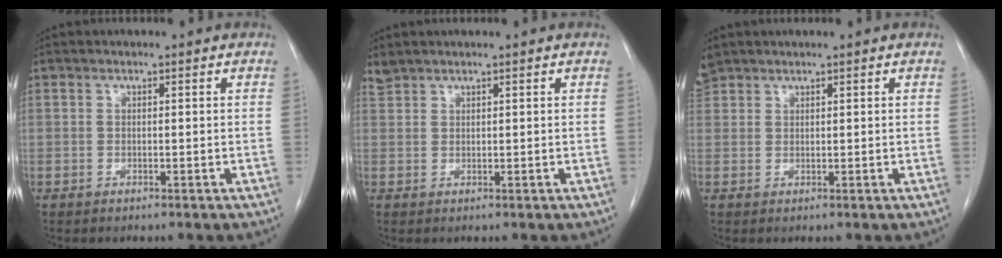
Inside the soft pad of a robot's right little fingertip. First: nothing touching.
{"total": 0.9, "force": [0.9, -0.1, -0.1], "torque": [-0.005, 0.006, 0.025]}
{"total": 2.5, "force": [2.1, 1.2, 0.3], "torque": [-0.016, 0.013, 0.046]}